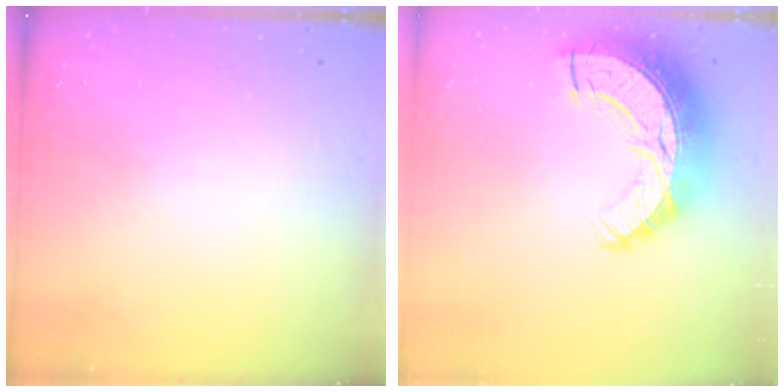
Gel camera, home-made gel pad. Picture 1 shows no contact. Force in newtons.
{"total": 19.3, "press": 19.2, "slide": 1.4}